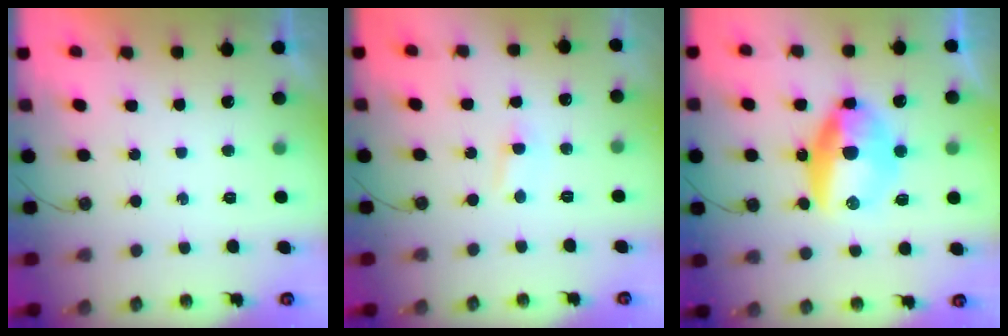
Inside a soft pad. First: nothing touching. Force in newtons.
{"total": 6.8, "press": 1.7, "slide": 6.6}
{"total": 12.3, "press": 12.3, "slide": 0.4}